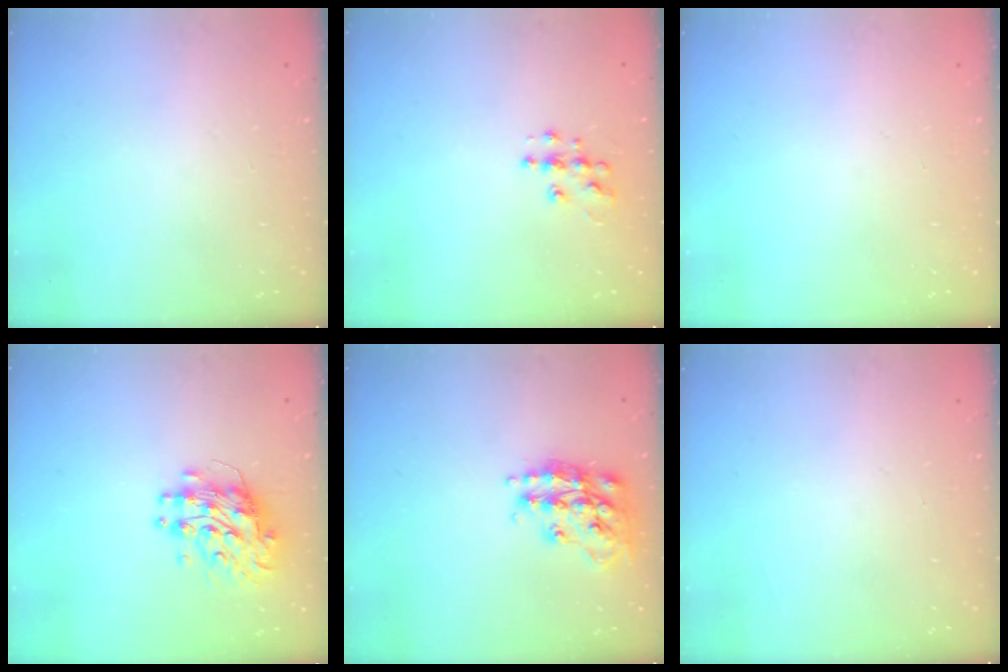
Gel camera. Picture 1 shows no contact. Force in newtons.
{"total": 7.0, "press": 7.0, "slide": 0.3}
{"total": 0.0}
{"total": 9.9, "press": 9.9, "slide": 0.9}
{"total": 17.2, "press": 17.2, "slide": 1.4}
{"total": 0.0}